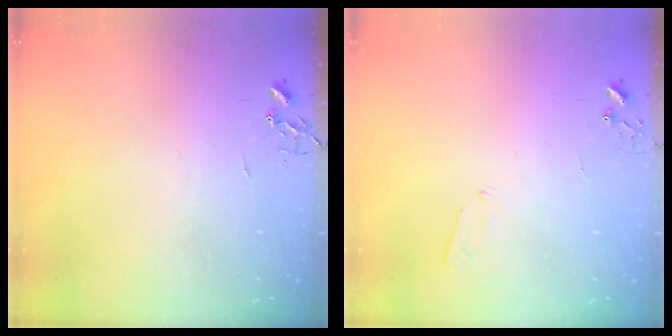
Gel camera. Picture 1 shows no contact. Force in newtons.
{"total": 3.8, "press": 3.8, "slide": 0.5}